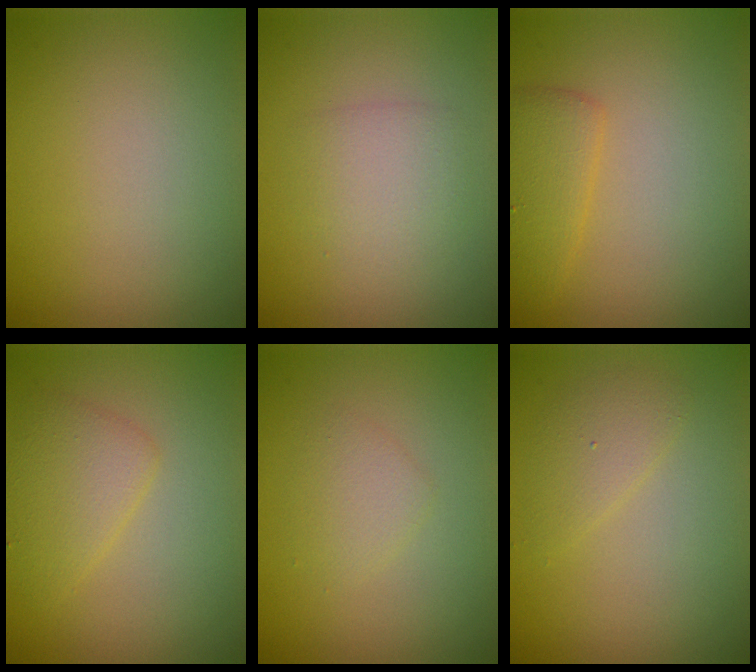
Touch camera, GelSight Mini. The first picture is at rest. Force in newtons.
{"total": 2.3, "press": 2.3, "slide": 0.1}
{"total": 2.4, "press": 2.4, "slide": 0.3}
{"total": 2.6, "press": 2.6, "slide": 0.1}
{"total": 1.5, "press": 1.5, "slide": 0.0}
{"total": 1.7, "press": 1.7, "slide": 0.2}